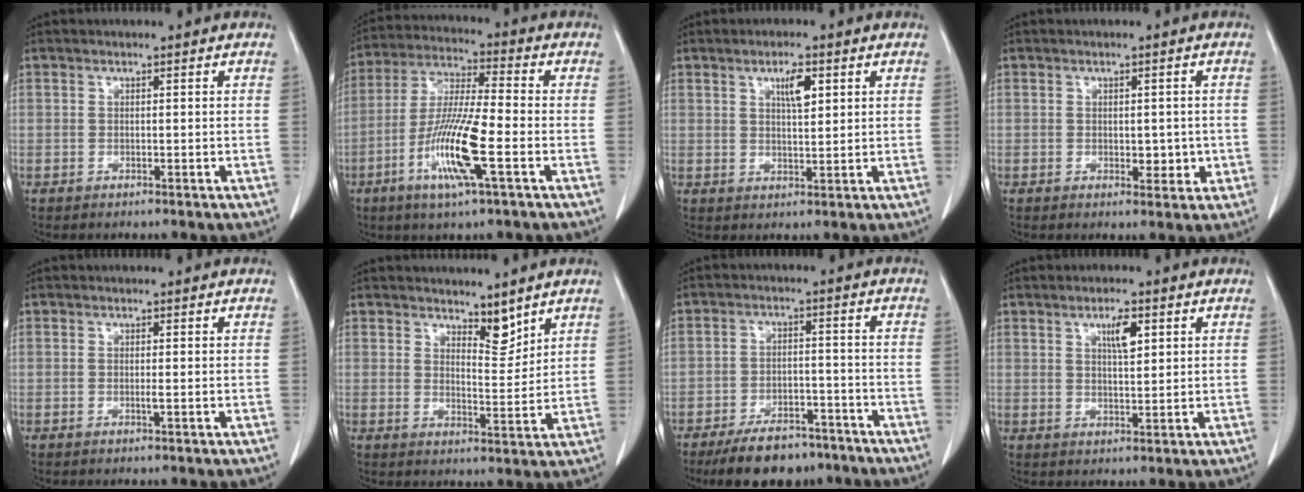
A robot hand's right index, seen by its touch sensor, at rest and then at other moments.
{"total": 12.9, "force": [-4.5, 0.8, 12.0], "torque": [-0.242, -0.013, -0.088]}
{"total": 4.0, "force": [1.8, 1.0, 3.4], "torque": [-0.058, -0.001, 0.031]}
{"total": 3.1, "force": [-0.3, 1.8, 2.5], "torque": [-0.024, -0.002, 0.002]}
{"total": 0.6, "force": [-0.1, -0.1, 0.6], "torque": [-0.012, -0.001, -0.003]}
{"total": 4.2, "force": [3.5, 1.3, 1.9], "torque": [-0.027, -0.011, 0.060]}
{"total": 10.8, "force": [-8.6, 4.6, 4.8], "torque": [-0.070, 0.001, -0.135]}
{"total": 3.8, "force": [1.8, 0.9, 3.2], "torque": [-0.056, -0.001, 0.030]}